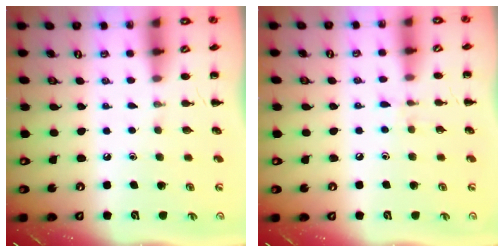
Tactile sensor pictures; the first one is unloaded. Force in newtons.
{"total": 4.4, "press": 4.1, "slide": 1.6}